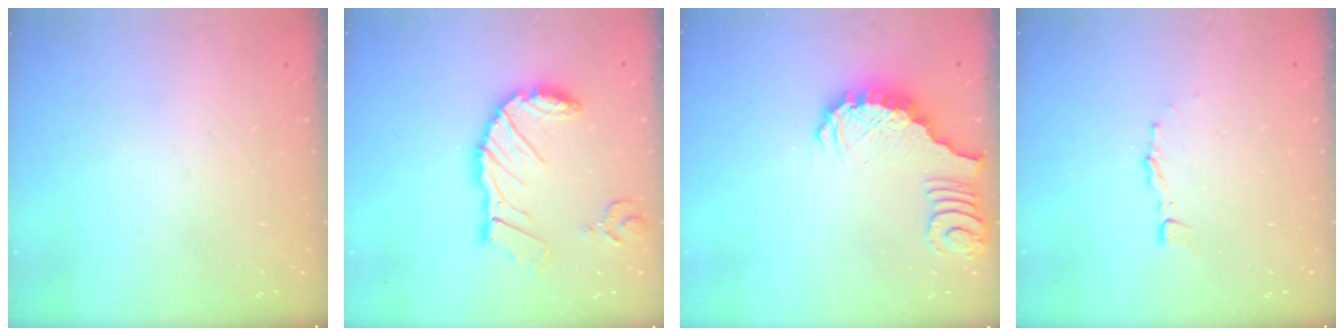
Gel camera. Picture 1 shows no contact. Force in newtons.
{"total": 16.8, "press": 16.7, "slide": 2.0}
{"total": 2.7, "press": 2.7, "slide": 0.5}
{"total": 2.6, "press": 2.6, "slide": 0.2}